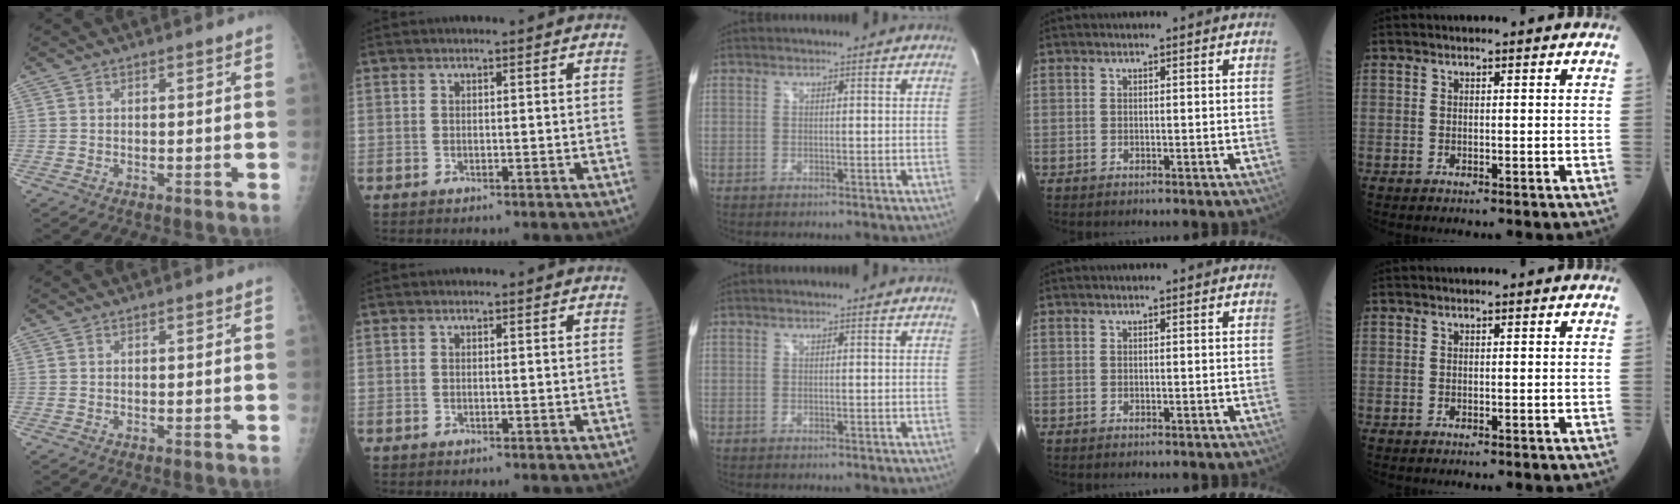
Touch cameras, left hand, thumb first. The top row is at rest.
{}